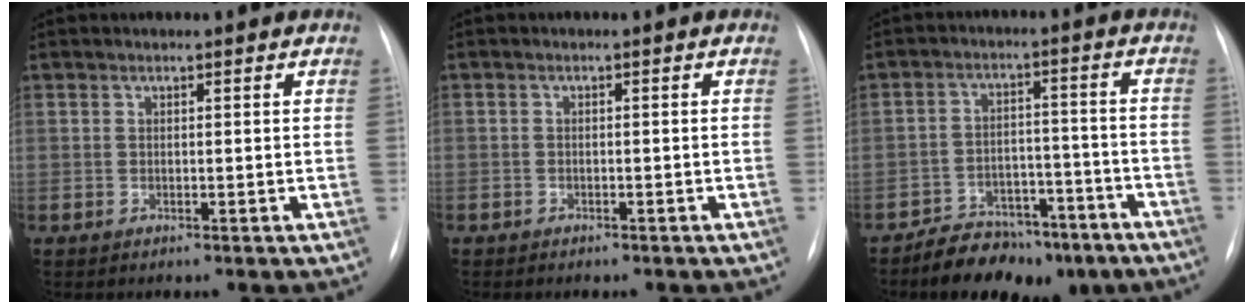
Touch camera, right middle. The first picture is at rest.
{"total": 1.4, "force": [-1.1, 0.8, 0.4], "torque": [-0.008, 0.001, -0.011]}
{"total": 11.0, "force": [-8.3, 5.5, 4.7], "torque": [-0.060, 0.023, -0.125]}